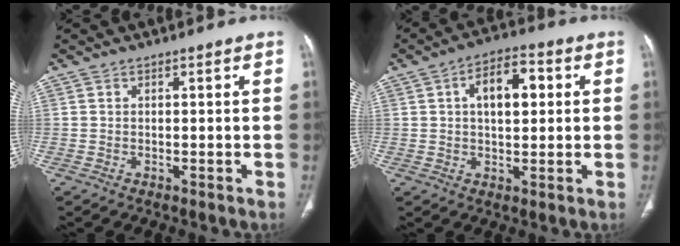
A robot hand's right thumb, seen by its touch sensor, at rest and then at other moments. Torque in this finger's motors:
{"motor_torque": [0.03, 0.03, 0.48, -0.50, 0.06]}